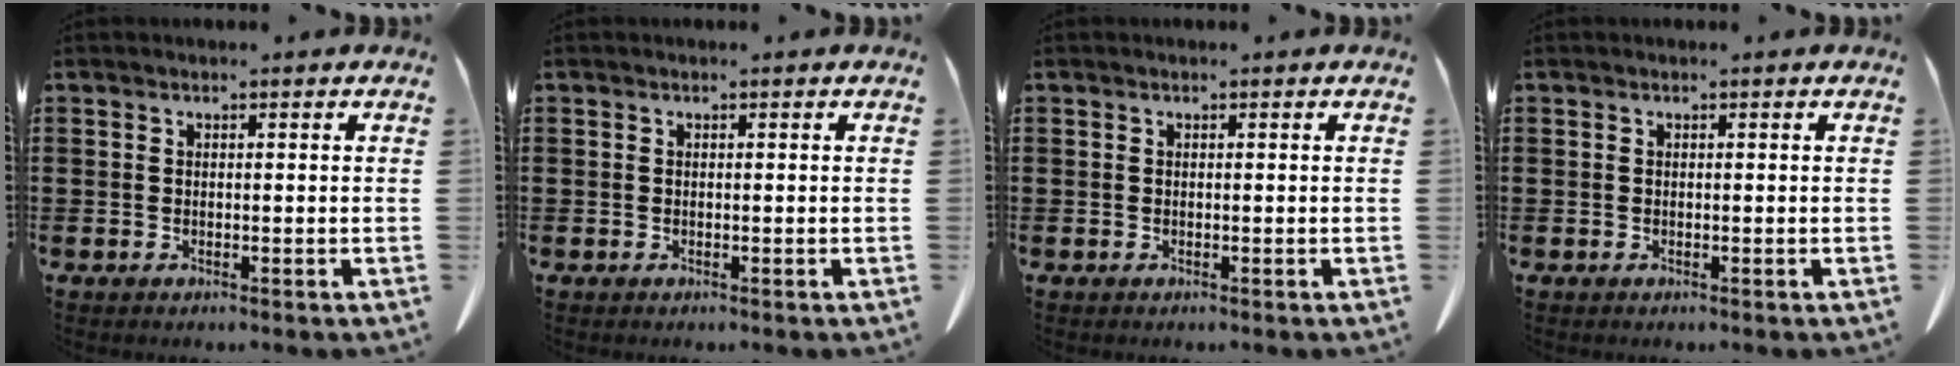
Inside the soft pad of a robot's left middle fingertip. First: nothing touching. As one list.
[{"total": 0.0}, {"total": 0.0}, {"total": 0.0}]